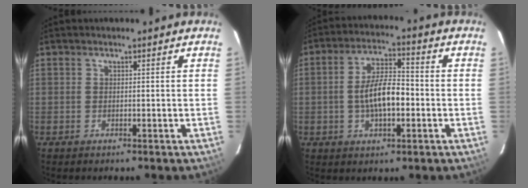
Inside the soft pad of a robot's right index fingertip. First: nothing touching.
{"total": 8.9, "force": [-1.7, 3.5, 8.0], "torque": [-0.150, 0.008, -0.025]}